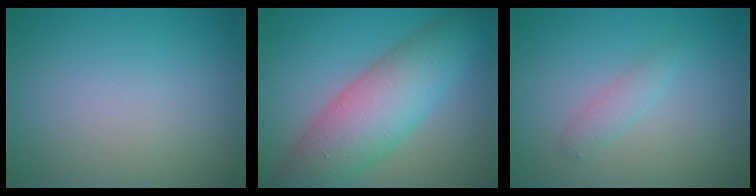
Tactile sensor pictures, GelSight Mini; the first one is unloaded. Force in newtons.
{"total": 8.5, "press": 8.5, "slide": 0.1}
{"total": 1.4, "press": 1.4, "slide": 0.0}